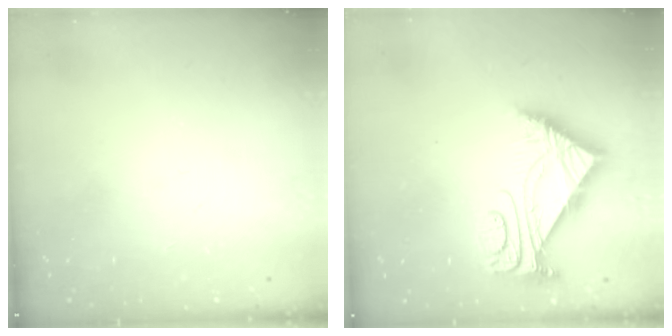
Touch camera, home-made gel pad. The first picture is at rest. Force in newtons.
{"total": 5.9, "press": 5.9, "slide": 0.5}